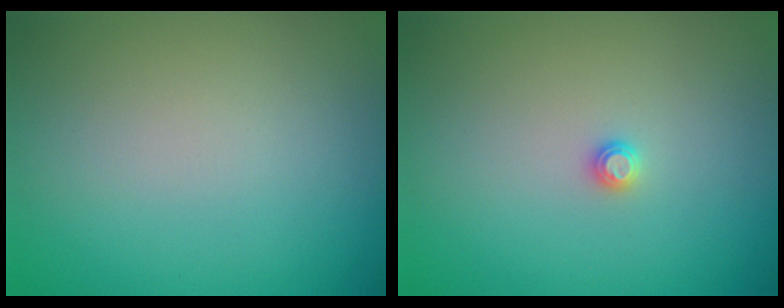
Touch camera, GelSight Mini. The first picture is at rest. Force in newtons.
{"total": 0.8, "press": 0.8, "slide": 0.1}